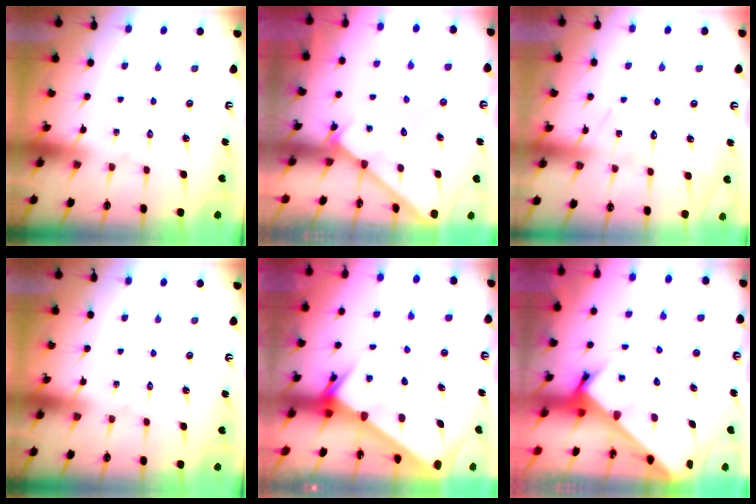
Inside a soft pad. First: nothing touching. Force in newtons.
{"total": 2.1, "press": 2.1, "slide": 0.2}
{"total": 7.0, "press": 6.9, "slide": 0.5}
{"total": 0.0}
{"total": 3.3, "press": 3.3, "slide": 0.2}
{"total": 3.3, "press": 3.3, "slide": 0.2}